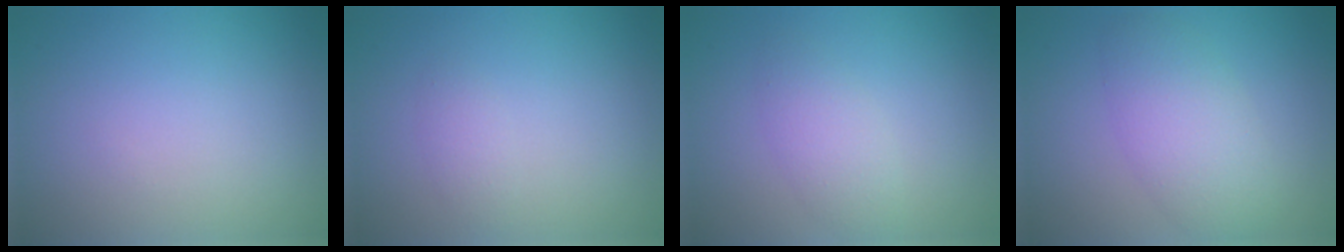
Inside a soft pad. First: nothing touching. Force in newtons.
{"total": 1.1, "press": 1.1, "slide": 0.0}
{"total": 2.4, "press": 2.4, "slide": 0.1}
{"total": 4.5, "press": 4.5, "slide": 0.1}